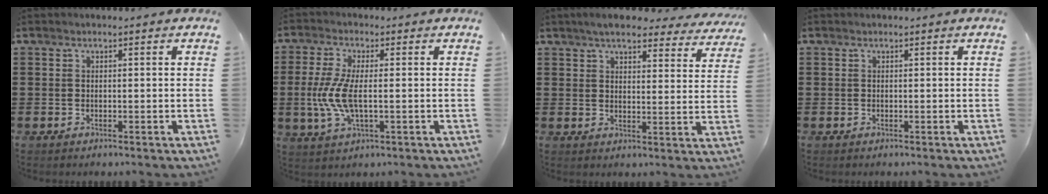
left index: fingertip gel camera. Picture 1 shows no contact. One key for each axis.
{"total": 6.9, "fx": -0.7, "fy": 2.5, "fz": 6.4, "tx": -0.156, "ty": -0.011, "tz": -0.023}
{"total": 5.6, "fx": 5.1, "fy": 1.1, "fz": 2.1, "tx": -0.051, "ty": -0.014, "tz": 0.089}
{"total": 0.0}